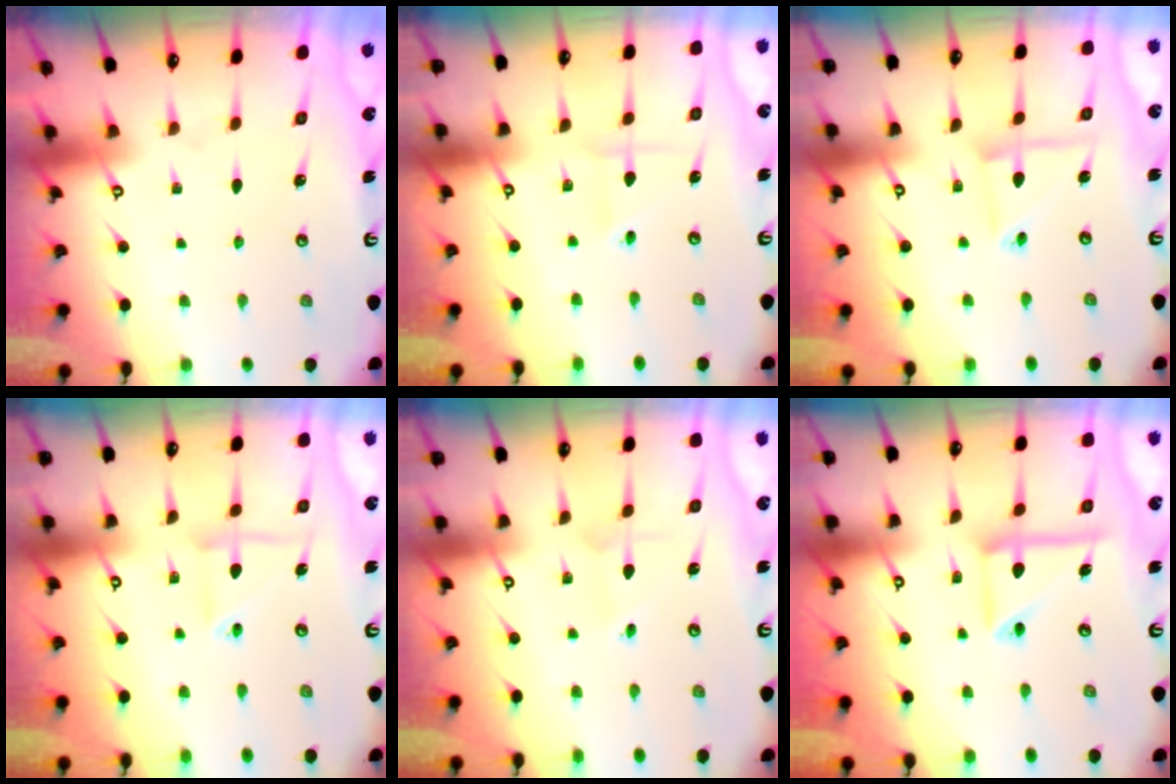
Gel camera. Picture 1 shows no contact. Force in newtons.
{"total": 2.3, "press": 2.2, "slide": 0.9}
{"total": 6.9, "press": 6.9, "slide": 0.5}
{"total": 5.9, "press": 5.9, "slide": 0.5}
{"total": 1.6, "press": 1.6, "slide": 0.2}
{"total": 12.2, "press": 12.1, "slide": 1.3}